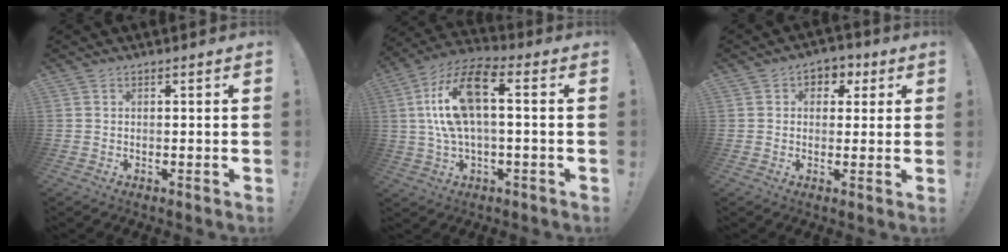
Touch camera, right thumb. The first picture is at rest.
{"total": 16.3, "force": [2.3, 6.7, 14.7], "torque": [-0.283, 0.009, 0.035]}
{"total": 4.8, "force": [1.1, 4.3, 2.0], "torque": [-0.012, 0.000, 0.018]}